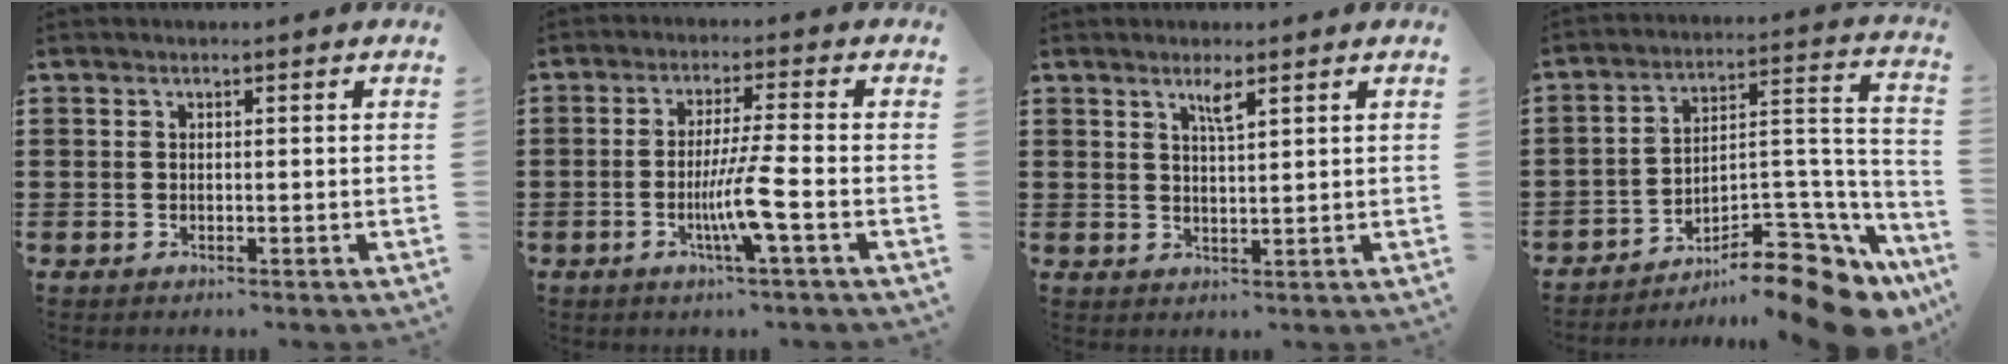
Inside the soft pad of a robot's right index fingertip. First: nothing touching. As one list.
[{"total": 6.8, "force": [-2.3, -0.4, 6.4], "torque": [-0.120, -0.016, -0.045]}, {"total": 2.5, "force": [1.6, 0.3, 1.9], "torque": [-0.033, -0.002, 0.024]}, {"total": 12.4, "force": [-9.5, 3.8, 7.0], "torque": [-0.074, 0.028, -0.171]}]